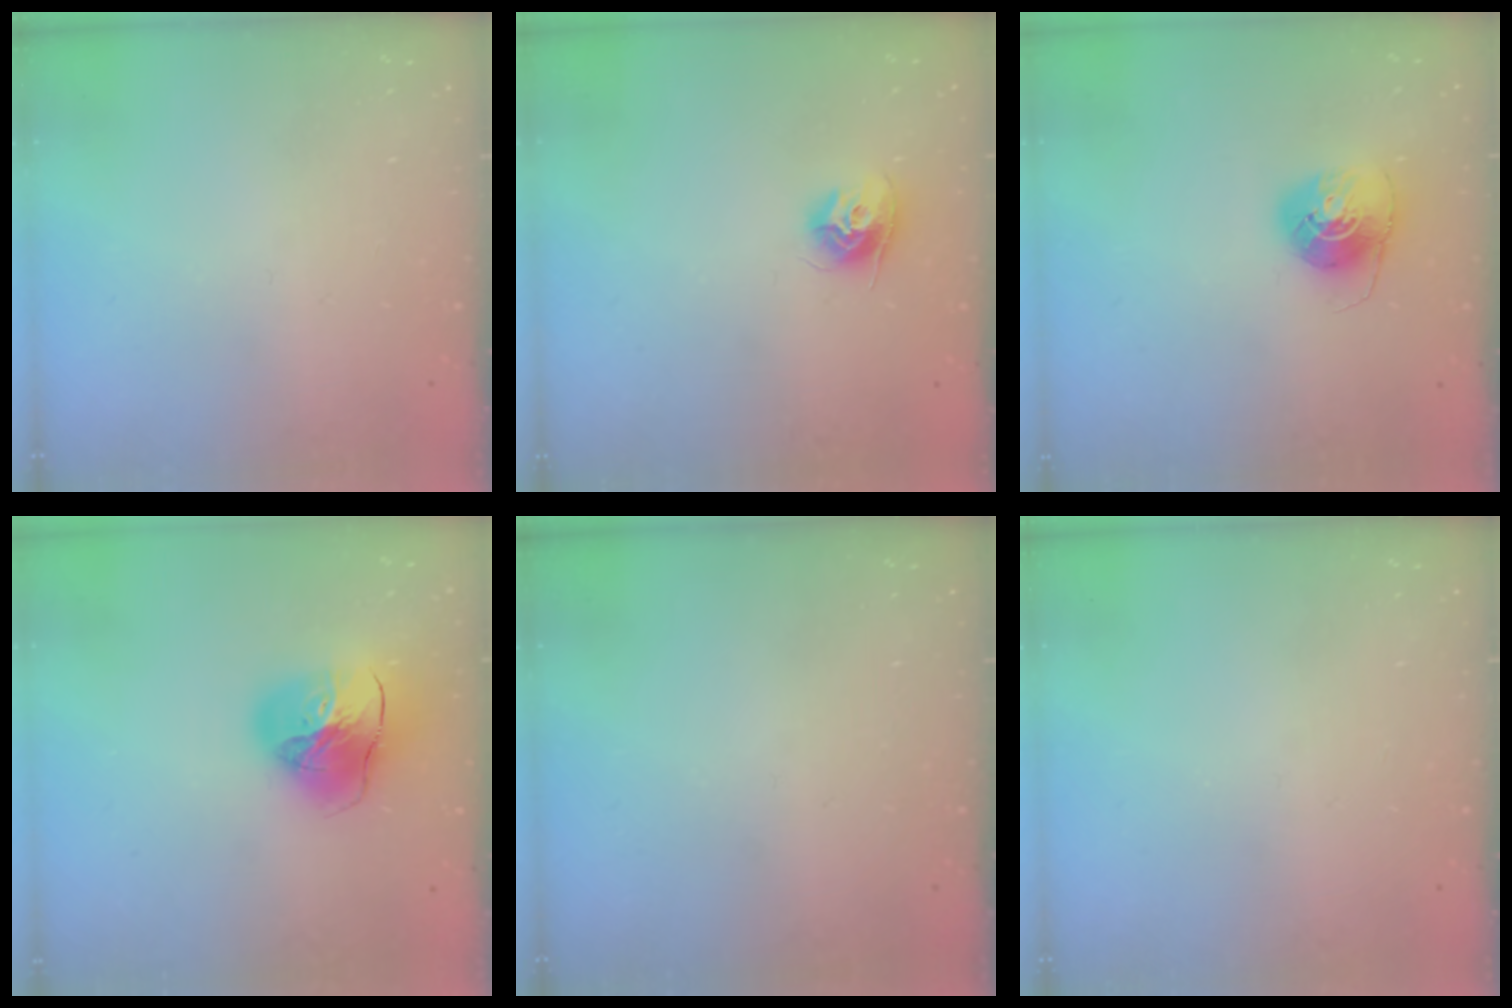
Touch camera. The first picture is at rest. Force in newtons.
{"total": 9.7, "press": 9.7, "slide": 0.5}
{"total": 8.1, "press": 8.1, "slide": 0.5}
{"total": 19.2, "press": 19.0, "slide": 2.1}
{"total": 0.0}
{"total": 0.0}